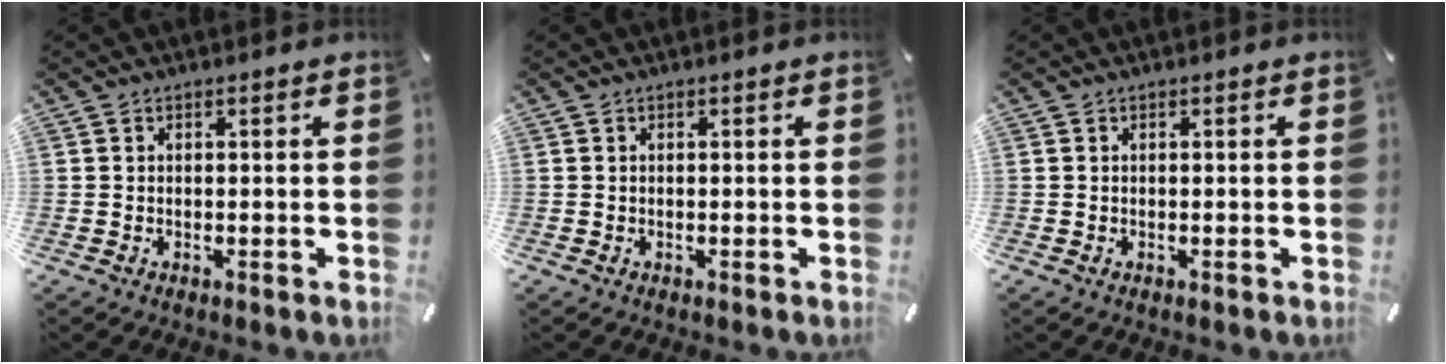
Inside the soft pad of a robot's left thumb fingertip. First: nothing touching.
{"total": 0.0}
{"total": 0.0}